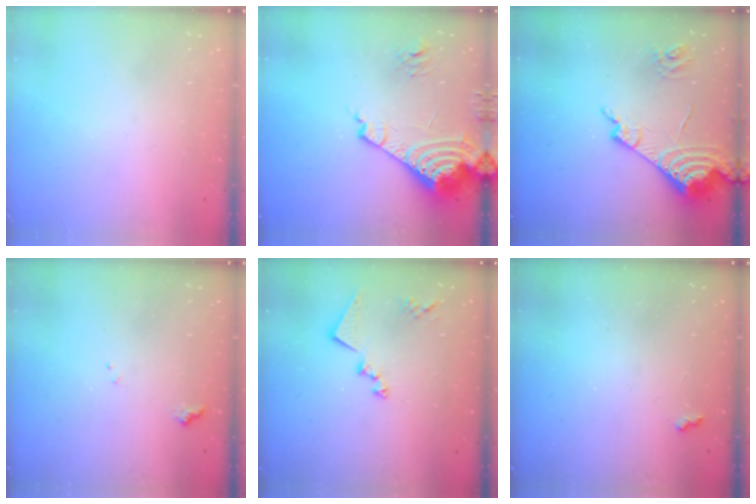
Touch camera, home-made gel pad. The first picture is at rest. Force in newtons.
{"total": 15.2, "press": 15.0, "slide": 2.1}
{"total": 13.6, "press": 13.6, "slide": 1.5}
{"total": 7.6, "press": 7.5, "slide": 1.1}
{"total": 13.5, "press": 13.5, "slide": 0.7}
{"total": 2.6, "press": 2.5, "slide": 0.5}